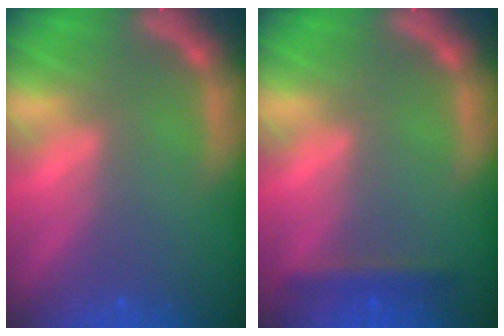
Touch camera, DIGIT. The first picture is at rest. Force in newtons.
{"total": 1.9}